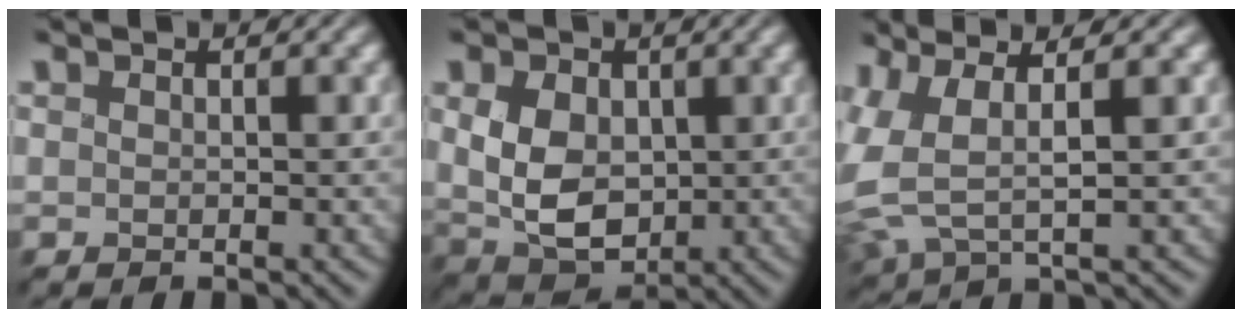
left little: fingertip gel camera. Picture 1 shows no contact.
{"total": 6.1, "force": [0.1, 4.3, 4.3], "torque": [-0.089, -0.006, 0.000]}
{"total": 5.9, "force": [1.2, 2.5, 5.2], "torque": [-0.138, 0.005, 0.024]}